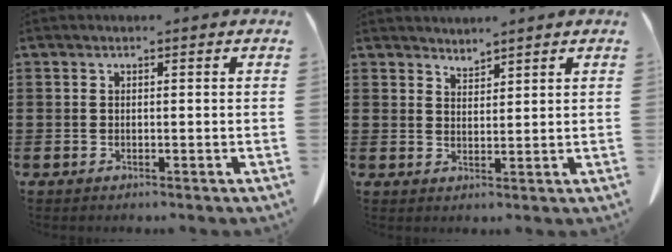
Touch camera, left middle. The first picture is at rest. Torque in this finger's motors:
{"motor_torque": [0.17, -0.10, -0.03, -0.02]}